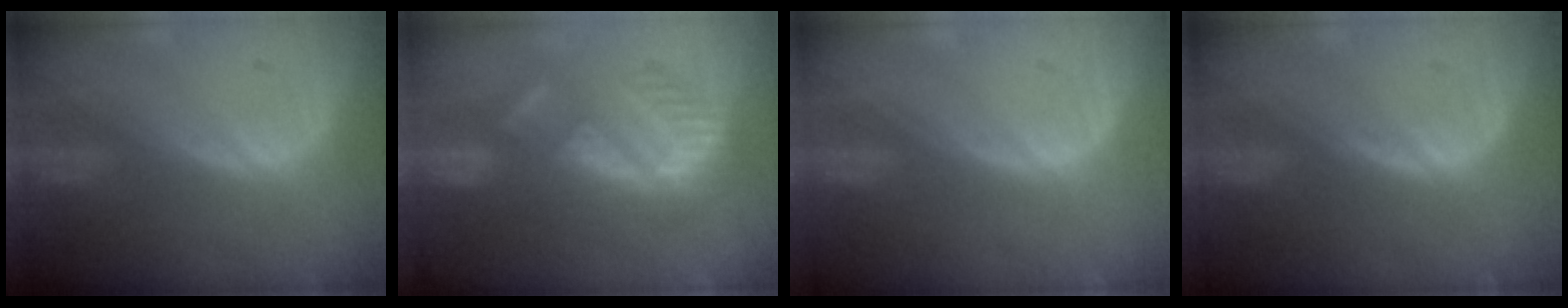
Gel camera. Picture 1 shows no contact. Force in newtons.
{"total": 9.2, "press": 8.0, "slide": 4.5}
{"total": 0.0}
{"total": 0.5, "press": 0.5, "slide": 0.2}